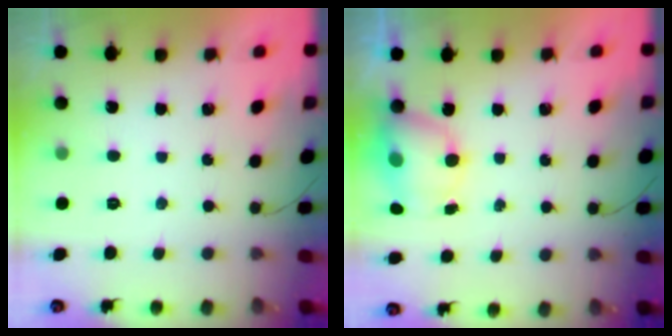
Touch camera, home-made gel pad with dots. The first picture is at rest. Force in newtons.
{"total": 7.1, "press": 7.1, "slide": 1.0}